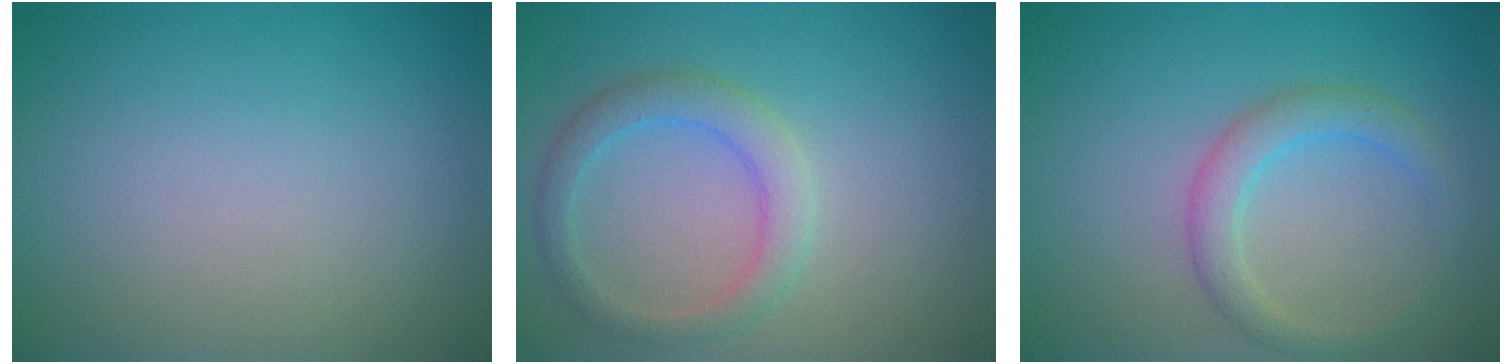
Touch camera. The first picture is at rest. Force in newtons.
{"total": 2.9, "press": 2.9, "slide": 0.1}
{"total": 2.8, "press": 2.8, "slide": 0.1}